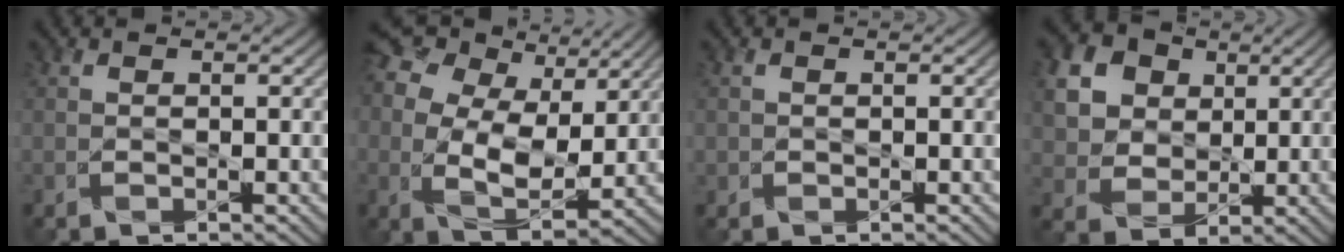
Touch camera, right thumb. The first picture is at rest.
{"total": 12.8, "force": [4.4, 8.1, 8.8], "torque": [-0.205, 0.013, 0.082]}
{"total": 0.7, "force": [-0.1, 0.7, 0.0], "torque": [0.001, -0.002, -0.002]}
{"total": 13.3, "force": [5.1, 10.8, 5.8], "torque": [-0.196, 0.017, 0.121]}